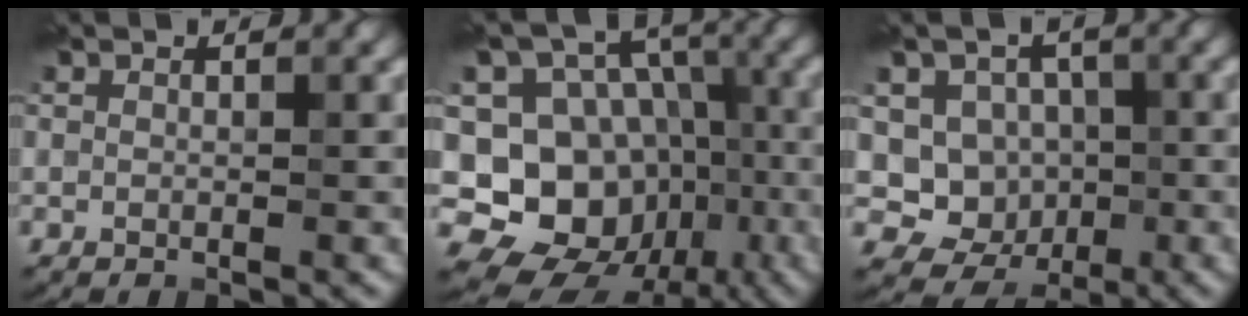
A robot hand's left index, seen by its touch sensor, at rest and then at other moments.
{"total": 15.7, "force": [-4.4, 13.6, 6.5], "torque": [-0.136, 0.008, -0.065]}
{"total": 6.6, "force": [-0.7, 6.2, 2.3], "torque": [-0.037, 0.019, -0.034]}